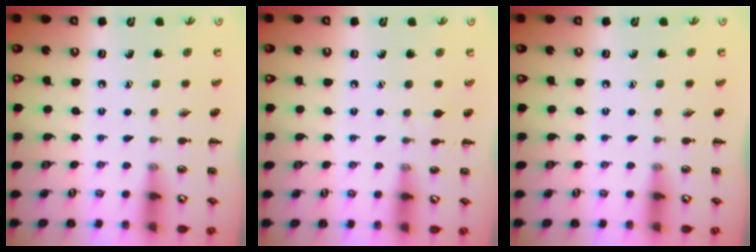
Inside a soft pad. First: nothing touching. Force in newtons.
{"total": 3.2, "press": 3.0, "slide": 1.2}
{"total": 0.0}